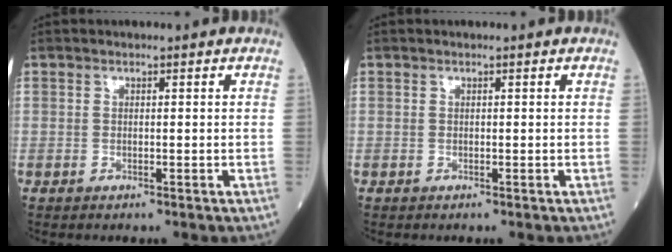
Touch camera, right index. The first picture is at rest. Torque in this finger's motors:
{"motor_torque": [0.08, 0.02, 0.05, 0.01]}